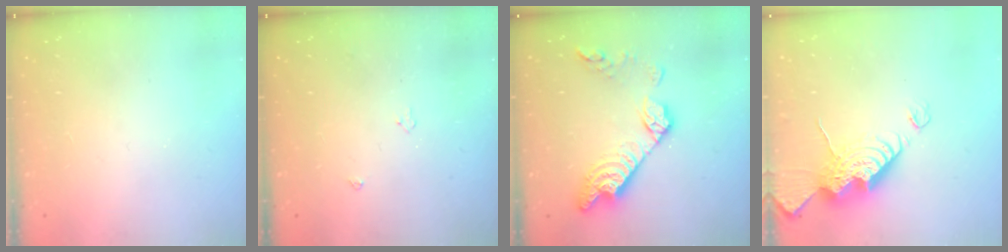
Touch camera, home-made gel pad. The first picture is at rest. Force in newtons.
{"total": 3.2, "press": 3.2, "slide": 0.5}
{"total": 14.9, "press": 14.9, "slide": 1.1}
{"total": 14.7, "press": 14.6, "slide": 1.5}